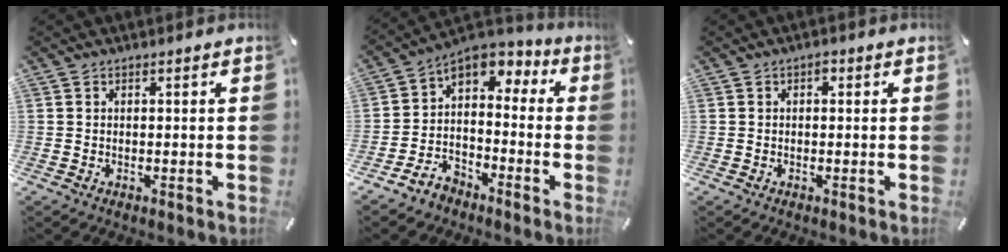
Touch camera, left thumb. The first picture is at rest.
{"total": 7.0, "force": [-2.8, 6.2, 1.4], "torque": [-0.038, 0.010, -0.049]}
{"total": 0.9, "force": [0.1, 0.7, 0.6], "torque": [-0.012, 0.007, 0.001]}